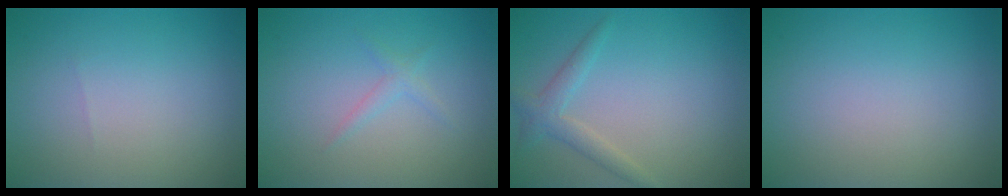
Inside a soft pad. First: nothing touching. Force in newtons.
{"total": 1.1, "press": 1.1, "slide": 0.0}
{"total": 2.0, "press": 2.0, "slide": 0.1}
{"total": 0.0}